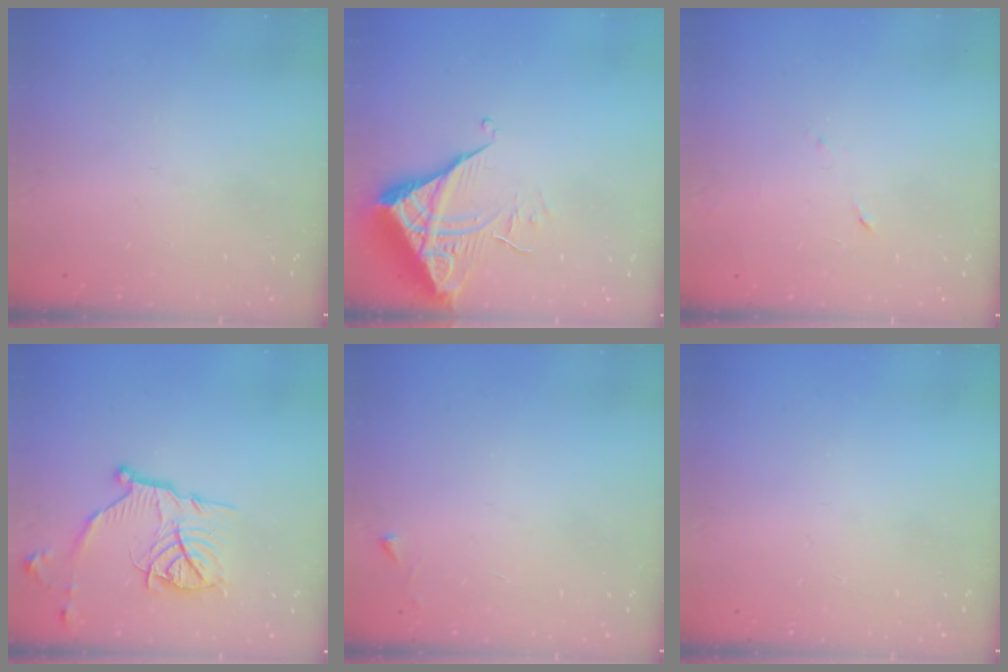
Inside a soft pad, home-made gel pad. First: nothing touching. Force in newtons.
{"total": 6.6, "press": 6.6, "slide": 0.4}
{"total": 3.8, "press": 3.7, "slide": 0.9}
{"total": 14.6, "press": 14.5, "slide": 1.3}
{"total": 2.3, "press": 2.3, "slide": 0.4}
{"total": 0.0}